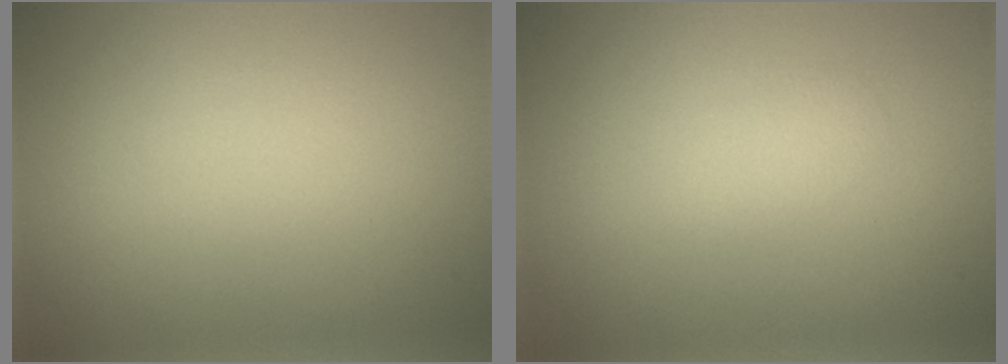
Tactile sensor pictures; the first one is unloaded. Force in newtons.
{"total": 1.1, "press": 1.1, "slide": 0.1}